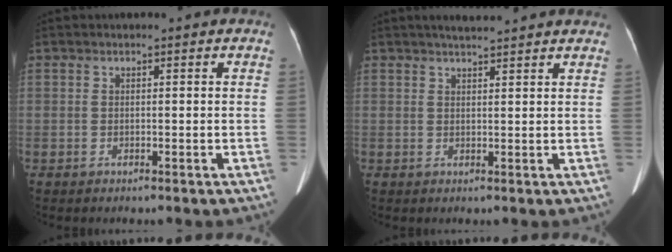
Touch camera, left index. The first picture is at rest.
{"total": 5.5, "force": [5.0, 0.2, 2.3], "torque": [-0.036, 0.026, 0.065]}